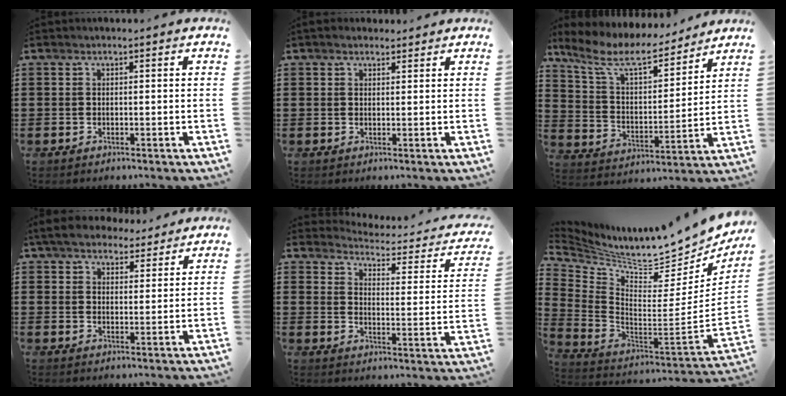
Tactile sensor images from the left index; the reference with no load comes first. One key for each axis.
{"total": 1.7, "fx": 1.4, "fy": 0.8, "fz": 0.5, "tx": -0.013, "ty": 0.006, "tz": 0.027}
{"total": 9.0, "fx": 7.2, "fy": 2.4, "fz": 4.9, "tx": -0.124, "ty": -0.037, "tz": 0.120}
{"total": 5.4, "fx": 4.8, "fy": 1.6, "fz": 1.8, "tx": -0.052, "ty": -0.010, "tz": 0.090}
{"total": 3.0, "fx": 2.9, "fy": 0.3, "fz": 0.6, "tx": -0.029, "ty": -0.031, "tz": 0.041}
{"total": 6.9, "fx": 6.5, "fy": 0.0, "fz": 2.4, "tx": -0.069, "ty": -0.084, "tz": 0.100}